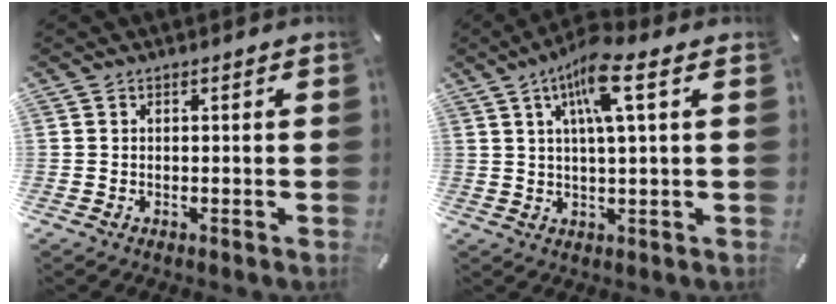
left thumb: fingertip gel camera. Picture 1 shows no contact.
{"total": 10.1, "force": [4.3, 1.9, 9.0], "torque": [-0.171, 0.005, 0.071]}